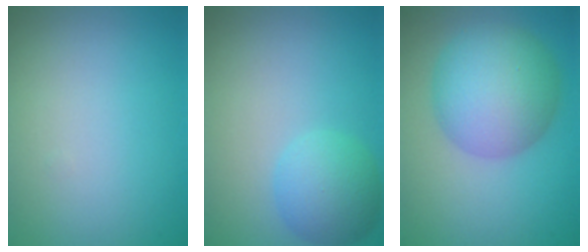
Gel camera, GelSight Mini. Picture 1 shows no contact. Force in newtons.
{"total": 3.8, "press": 3.8, "slide": 0.2}
{"total": 7.6, "press": 7.6, "slide": 0.1}